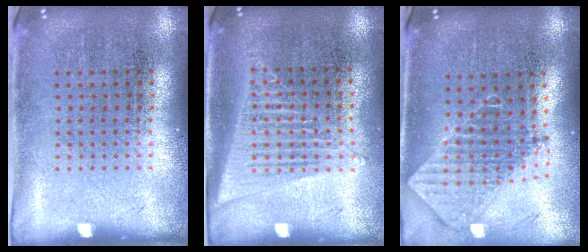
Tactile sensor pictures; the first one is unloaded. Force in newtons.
{"total": 1.4, "press": 1.3, "slide": 0.5}
{"total": 2.0, "press": 1.6, "slide": 1.2}